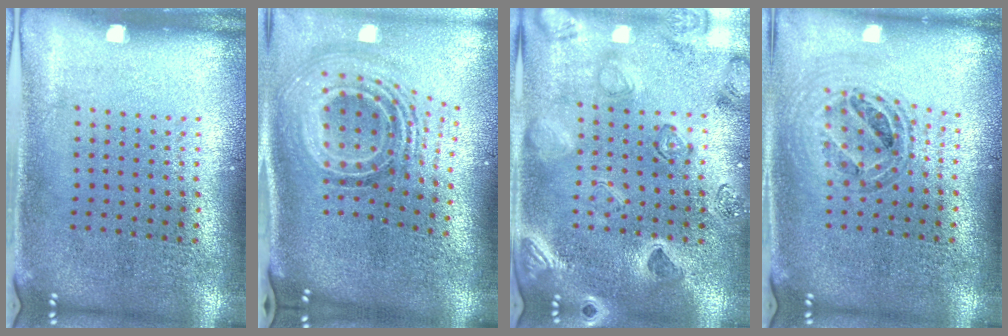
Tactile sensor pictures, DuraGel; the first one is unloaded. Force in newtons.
{"total": 2.2, "press": 1.6, "slide": 1.6}
{"total": 2.4, "press": 2.4, "slide": 0.5}
{"total": 0.8, "press": 0.8, "slide": 0.1}